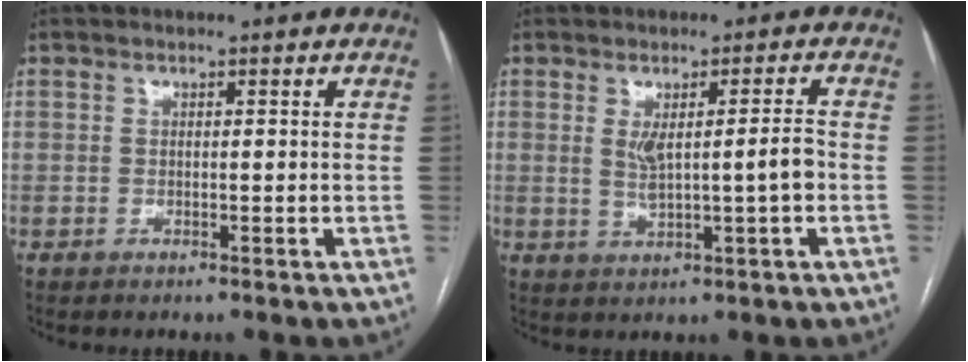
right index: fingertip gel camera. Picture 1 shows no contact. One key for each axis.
{"total": 5.1, "fx": 0.0, "fy": 0.7, "fz": 5.1, "tx": -0.082, "ty": 0.005, "tz": 0.007}